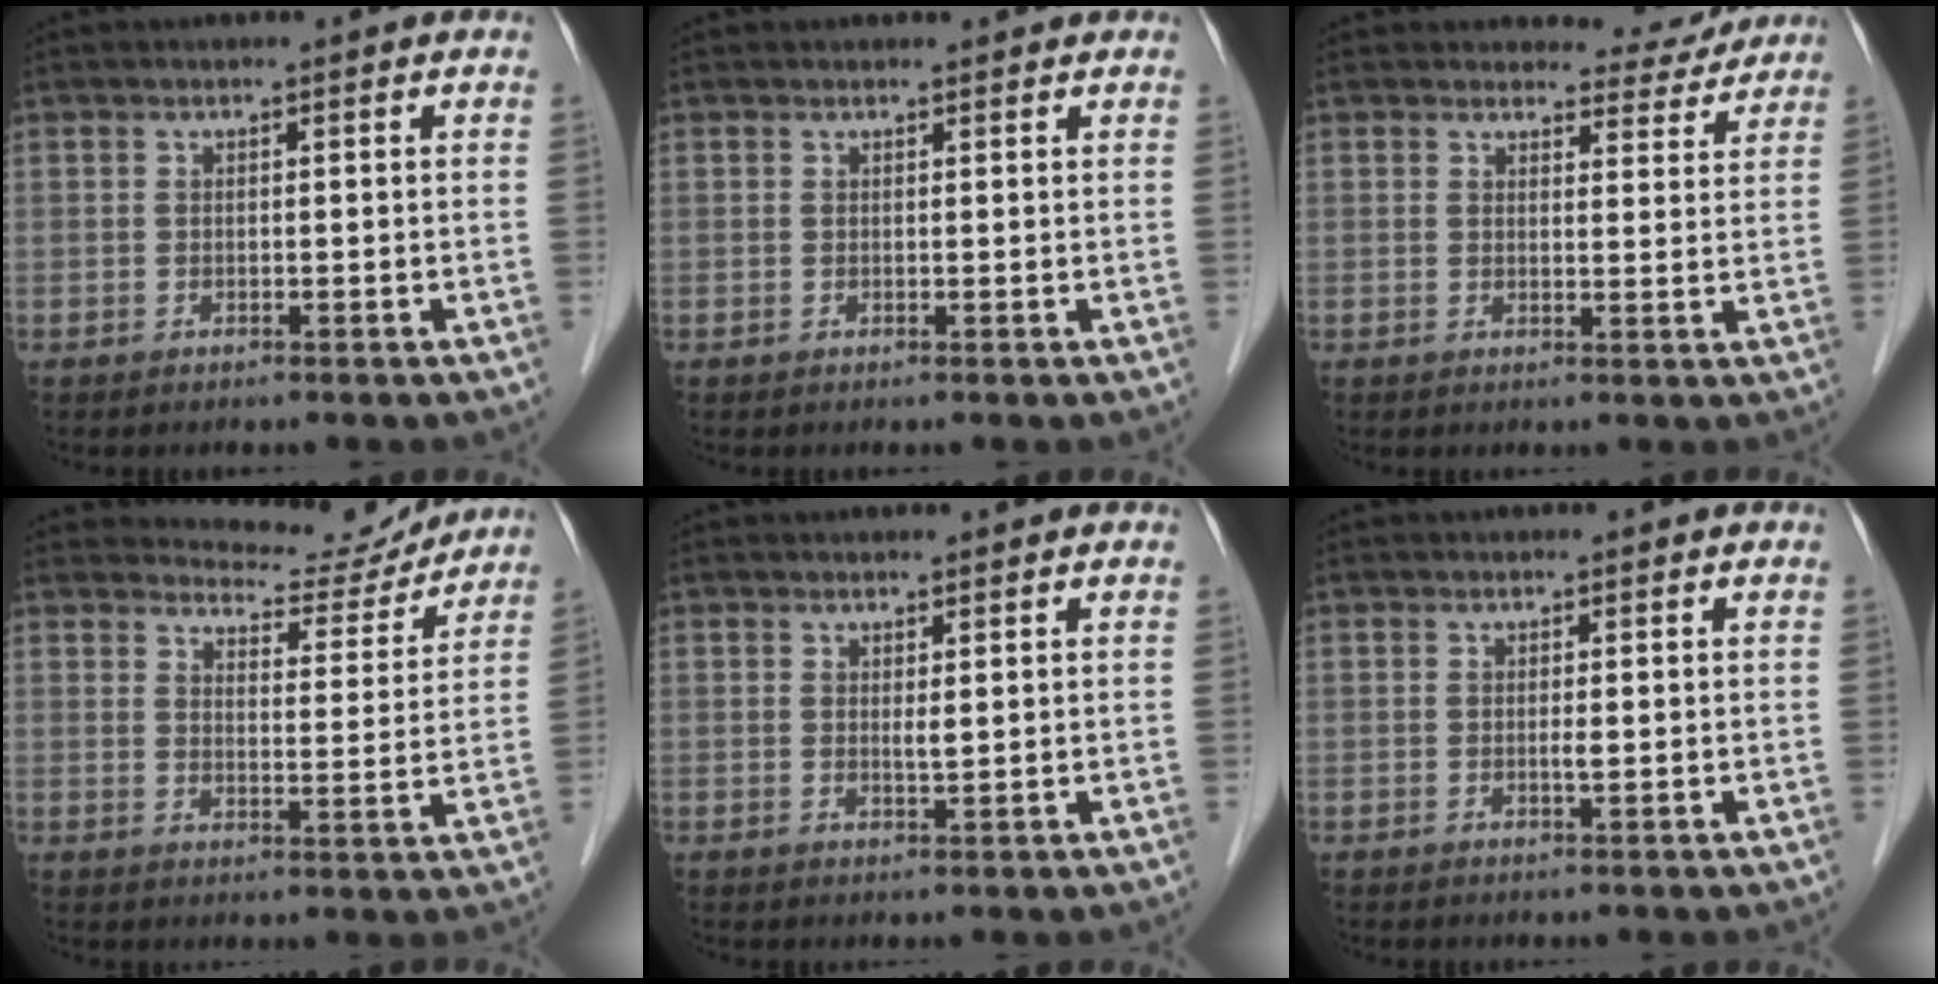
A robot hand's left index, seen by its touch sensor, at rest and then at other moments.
{"total": 2.1, "force": [1.9, 0.7, 0.5], "torque": [-0.007, 0.013, 0.019]}
{"total": 5.1, "force": [4.9, 1.5, -0.4], "torque": [0.011, -0.012, 0.047]}
{"total": 9.0, "force": [8.8, 1.7, -0.2], "torque": [0.003, -0.013, 0.113]}
{"total": 1.1, "force": [0.5, 0.2, 0.9], "torque": [-0.019, -0.006, 0.009]}
{"total": 0.6, "force": [0.1, 0.1, 0.6], "torque": [-0.014, -0.004, -0.001]}